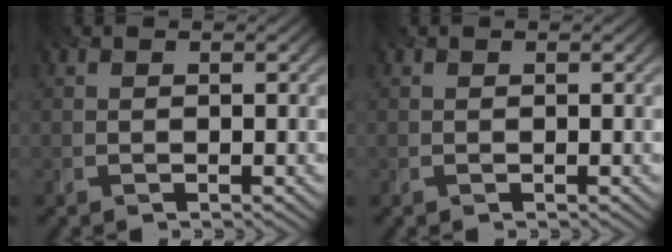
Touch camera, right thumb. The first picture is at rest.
{"total": 0.0}